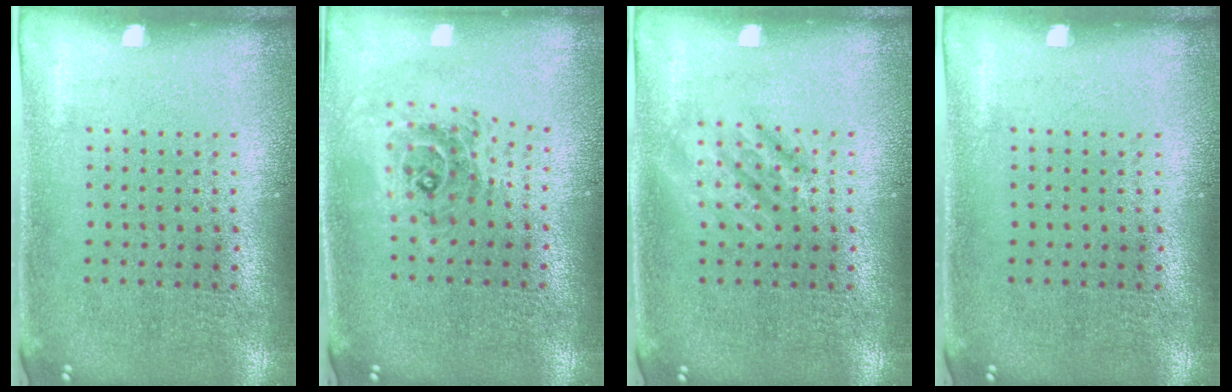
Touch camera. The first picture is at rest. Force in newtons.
{"total": 0.9, "press": 0.9, "slide": 0.1}
{"total": 1.9, "press": 1.9, "slide": 0.3}
{"total": 0.0}